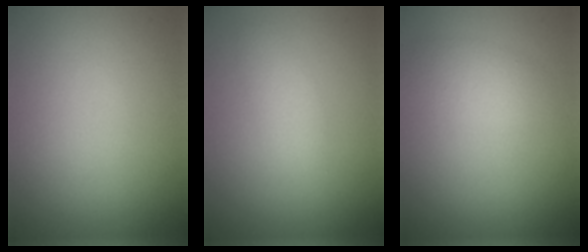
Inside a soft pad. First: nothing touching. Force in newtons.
{"total": 1.6, "press": 1.6, "slide": 0.0}
{"total": 2.0, "press": 2.0, "slide": 0.1}